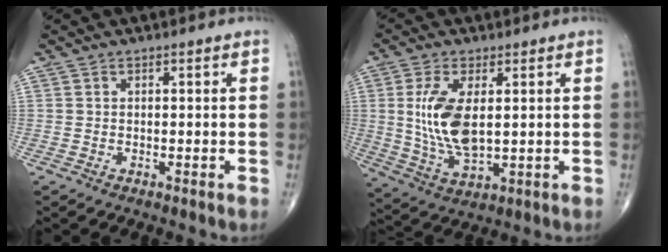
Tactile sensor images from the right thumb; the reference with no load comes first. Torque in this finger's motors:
{"motor_torque": [-0.53, 0.78, 0.46, 0.55, 0.39]}